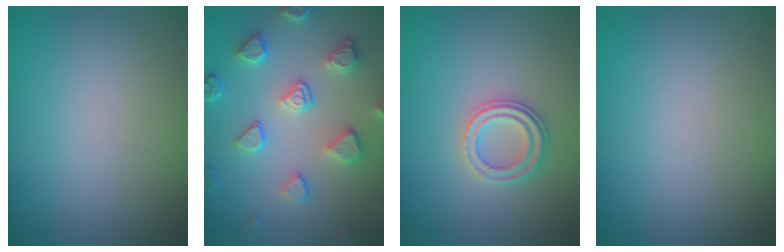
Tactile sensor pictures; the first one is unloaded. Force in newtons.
{"total": 4.1, "press": 4.0, "slide": 0.6}
{"total": 2.3, "press": 2.2, "slide": 0.5}
{"total": 0.0}